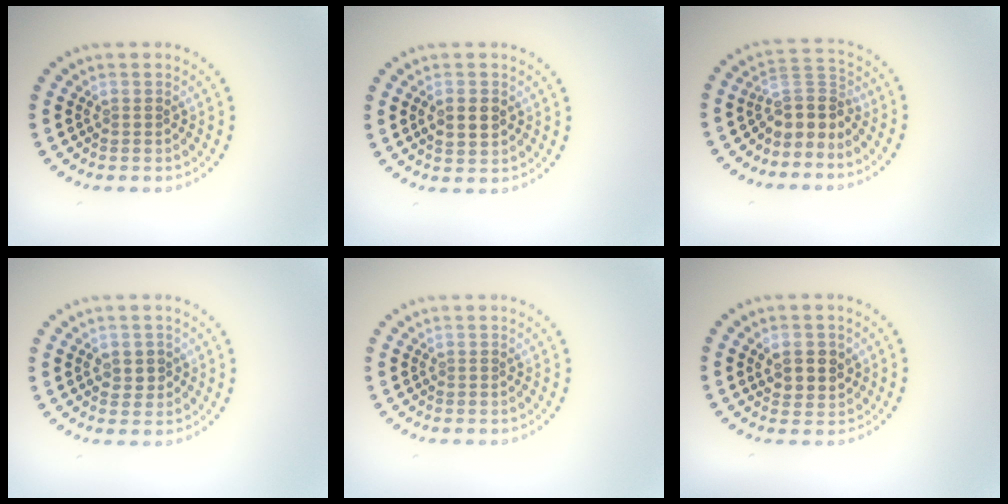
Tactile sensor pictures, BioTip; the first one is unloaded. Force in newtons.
{"total": 2.3, "press": 2.3, "slide": 0.1}
{"total": 3.4, "press": 2.6, "slide": 2.2}
{"total": 1.3, "press": 1.3, "slide": 0.3}
{"total": 0.0}
{"total": 2.6, "press": 2.6, "slide": 0.6}